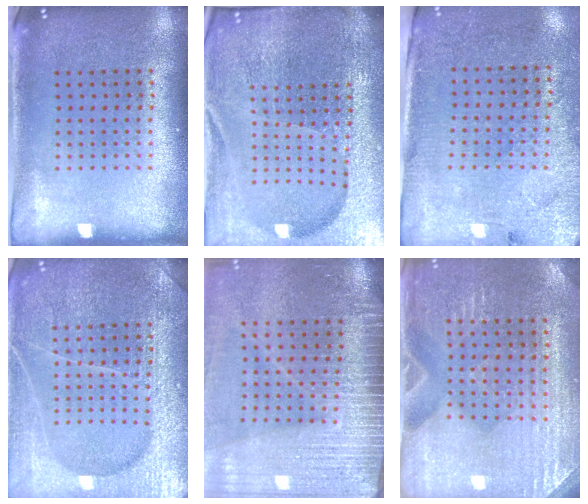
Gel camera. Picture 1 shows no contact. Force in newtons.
{"total": 6.1, "press": 5.4, "slide": 2.8}
{"total": 2.8, "press": 2.6, "slide": 1.2}
{"total": 6.5, "press": 6.5, "slide": 0.7}
{"total": 4.0, "press": 3.4, "slide": 2.1}
{"total": 3.2, "press": 3.1, "slide": 0.4}